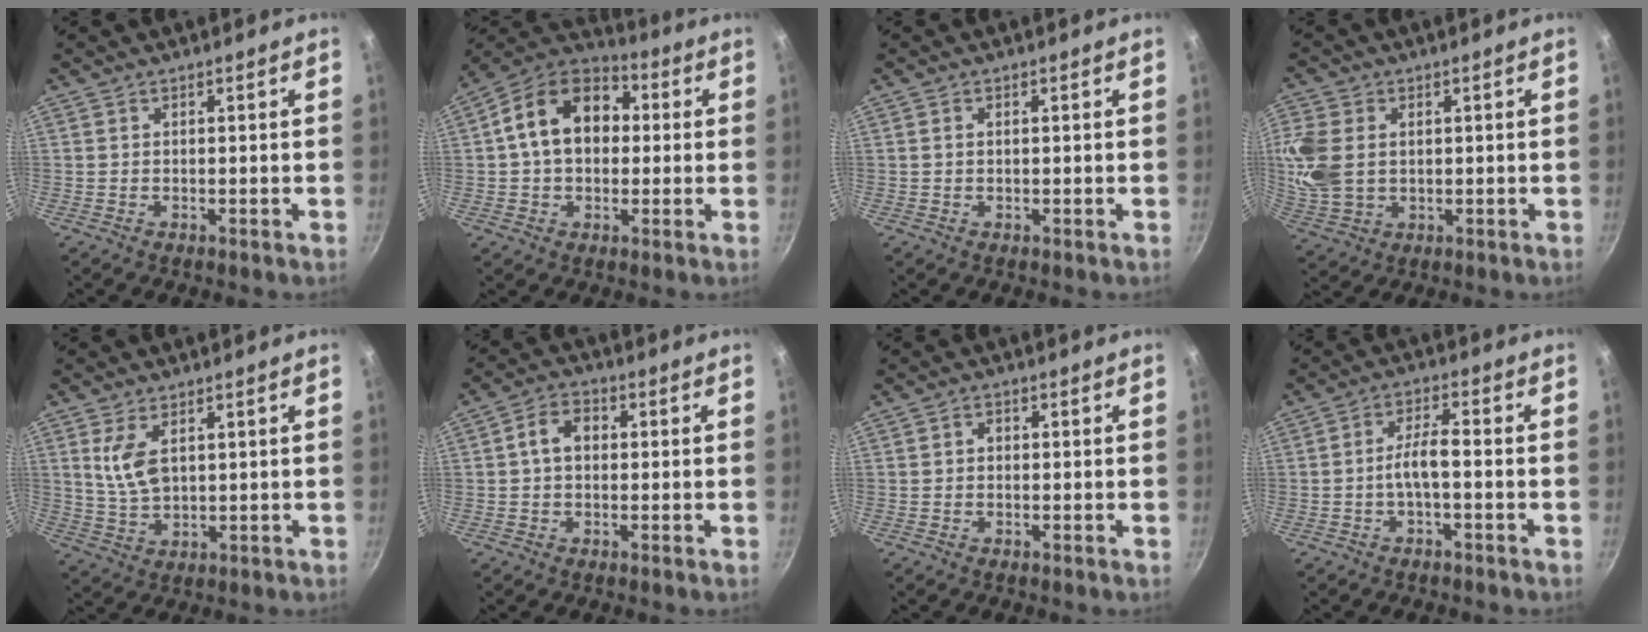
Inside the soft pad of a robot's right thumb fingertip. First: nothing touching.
{"total": 15.4, "force": [2.0, 11.2, 10.5], "torque": [-0.141, 0.032, 0.012]}
{"total": 0.8, "force": [0.2, 0.4, 0.7], "torque": [-0.011, 0.003, 0.002]}
{"total": 10.7, "force": [1.5, 7.8, 7.1], "torque": [-0.149, -0.008, 0.033]}
{"total": 6.8, "force": [2.2, 3.7, 5.3], "torque": [-0.095, -0.019, 0.050]}
{"total": 5.4, "force": [0.4, 4.0, 3.6], "torque": [-0.046, 0.014, -0.004]}
{"total": 1.5, "force": [-0.1, 1.2, 0.8], "torque": [-0.011, 0.005, -0.003]}
{"total": 4.9, "force": [-1.5, 1.4, 4.4], "torque": [-0.088, 0.027, -0.033]}